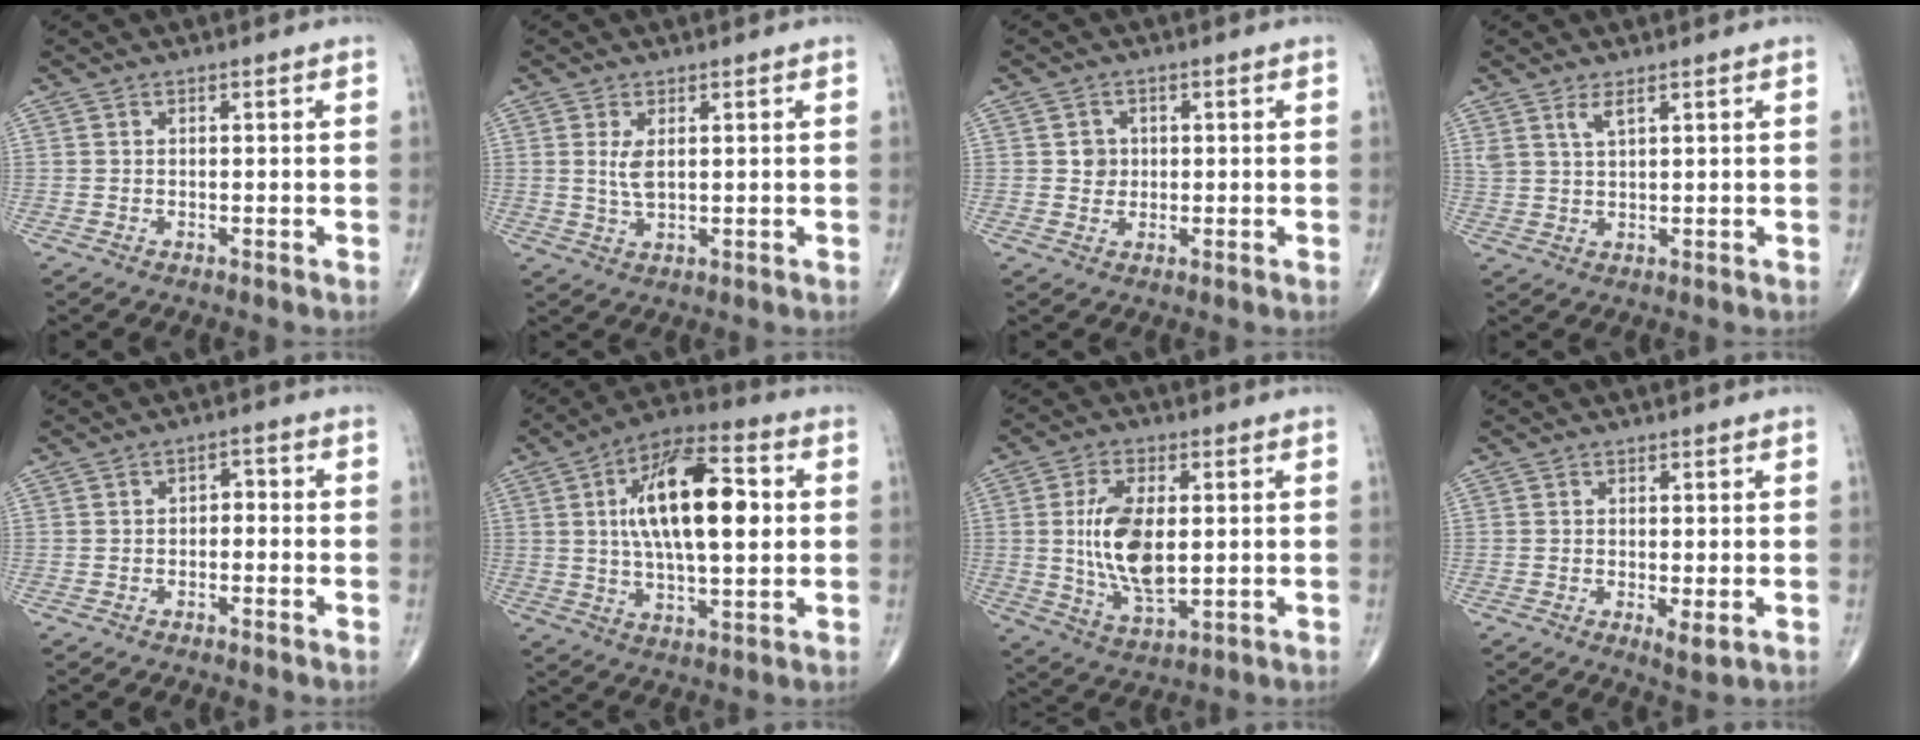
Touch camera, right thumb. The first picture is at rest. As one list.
[{"total": 3.4, "force": [0.8, 1.5, 3.0], "torque": [-0.059, -0.008, 0.023]}, {"total": 2.7, "force": [0.3, 2.5, 0.9], "torque": [0.002, 0.003, 0.003]}, {"total": 2.7, "force": [1.7, 0.7, 1.9], "torque": [-0.041, -0.009, 0.038]}, {"total": 2.3, "force": [-0.7, 1.7, 1.5], "torque": [-0.010, 0.019, -0.019]}, {"total": 19.5, "force": [3.2, 8.3, 17.3], "torque": [-0.277, 0.012, 0.048]}, {"total": 13.0, "force": [0.8, 6.4, 11.3], "torque": [-0.212, -0.013, 0.022]}, {"total": 2.7, "force": [-0.5, 0.8, 2.6], "torque": [-0.044, -0.011, -0.008]}]